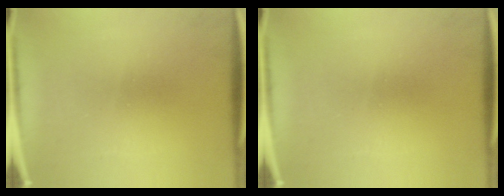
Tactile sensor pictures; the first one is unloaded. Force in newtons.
{"total": 0.0}